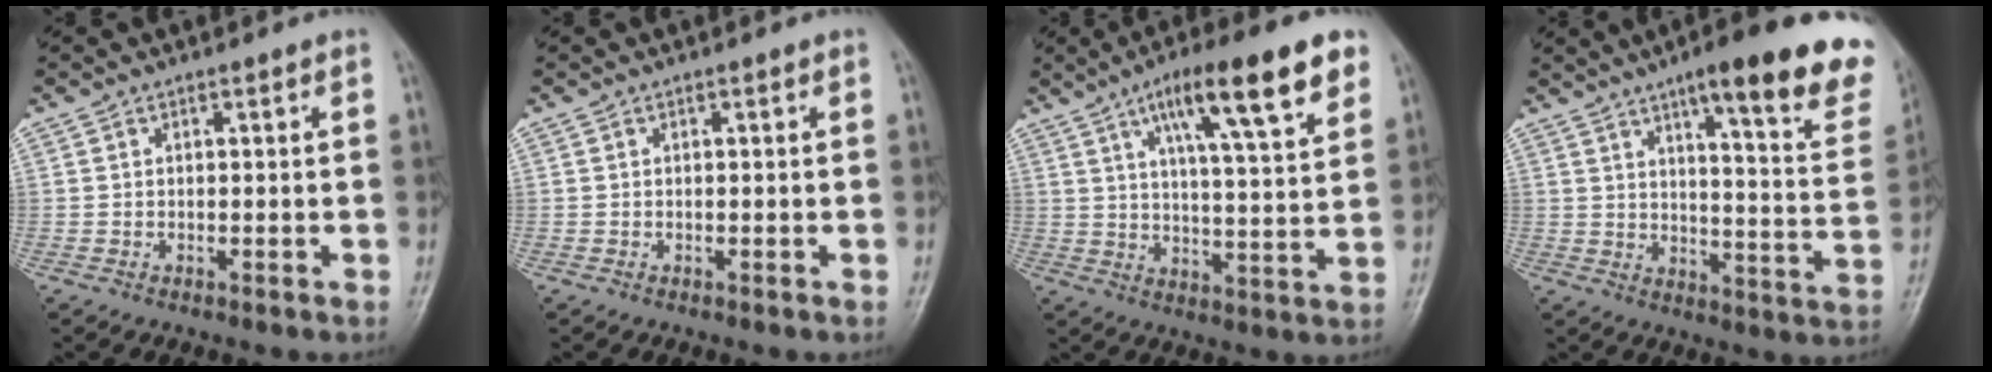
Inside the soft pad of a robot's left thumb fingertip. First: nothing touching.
{"total": 0.0}
{"total": 17.0, "force": [9.2, 3.7, 13.8], "torque": [-0.195, -0.024, 0.141]}
{"total": 23.2, "force": [15.0, 4.8, 17.0], "torque": [-0.193, -0.055, 0.191]}